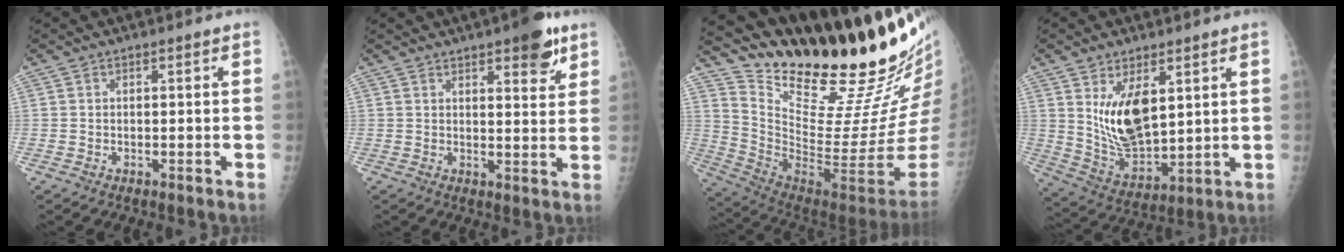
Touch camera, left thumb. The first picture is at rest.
{"total": 8.1, "force": [5.1, 2.6, 5.8], "torque": [-0.060, -0.025, 0.066]}
{"total": 31.4, "force": [25.7, 6.0, 17.1], "torque": [-0.243, -0.173, 0.391]}
{"total": 12.2, "force": [4.4, 6.1, 9.6], "torque": [-0.151, -0.034, 0.100]}